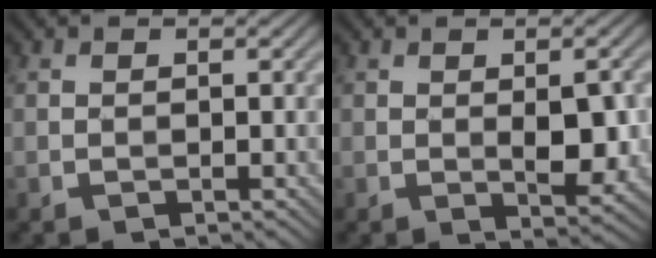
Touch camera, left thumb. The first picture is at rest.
{"total": 4.2, "force": [-0.3, 1.7, 3.8], "torque": [-0.064, -0.005, -0.003]}